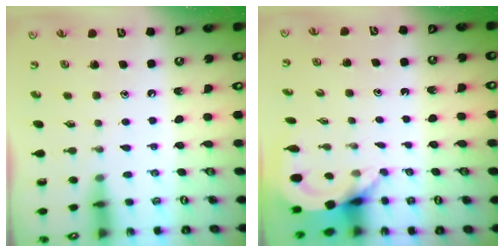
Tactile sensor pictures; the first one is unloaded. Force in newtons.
{"total": 3.9, "press": 3.9, "slide": 0.2}